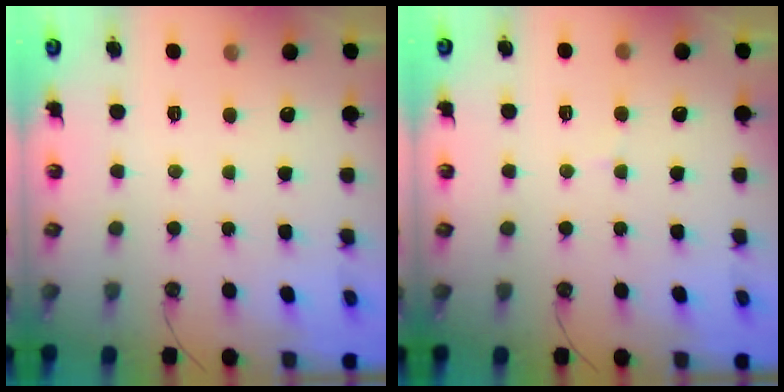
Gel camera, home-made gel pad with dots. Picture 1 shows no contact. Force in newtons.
{"total": 6.6, "press": 6.6, "slide": 0.6}